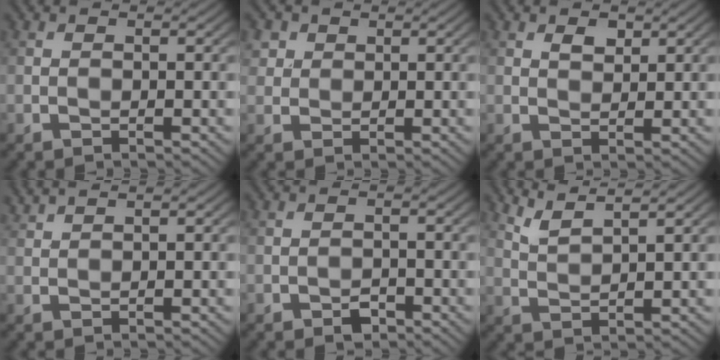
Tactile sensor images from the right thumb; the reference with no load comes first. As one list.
[{"total": 3.3, "force": [1.7, 2.6, 1.1], "torque": [-0.040, 0.000, 0.042]}, {"total": 1.7, "force": [1.0, 0.9, 1.1], "torque": [-0.019, -0.001, 0.021]}, {"total": 2.0, "force": [1.8, 0.1, 0.8], "torque": [-0.021, 0.008, 0.037]}, {"total": 1.9, "force": [-1.3, 1.0, 0.9], "torque": [-0.014, 0.001, -0.024]}, {"total": 4.5, "force": [3.6, 0.6, 2.7], "torque": [-0.045, 0.005, 0.071]}]